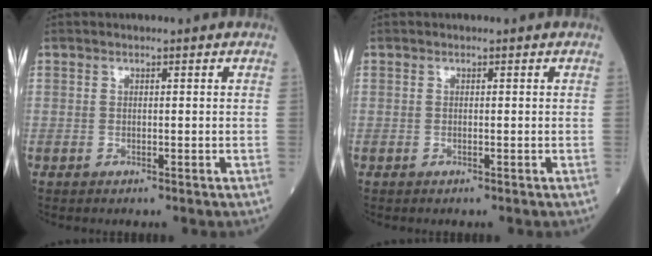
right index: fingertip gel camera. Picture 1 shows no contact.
{"total": 0.0}